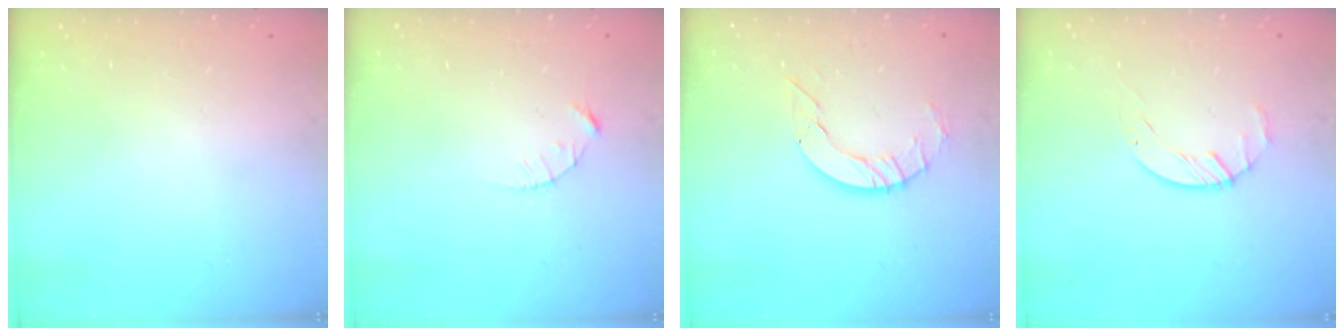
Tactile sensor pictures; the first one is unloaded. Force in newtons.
{"total": 2.1, "press": 2.1, "slide": 0.3}
{"total": 7.1, "press": 7.0, "slide": 0.7}
{"total": 1.8, "press": 1.7, "slide": 0.3}